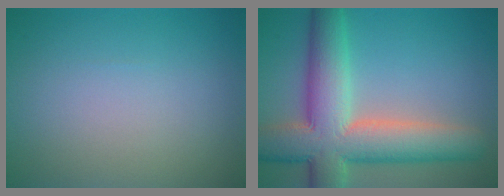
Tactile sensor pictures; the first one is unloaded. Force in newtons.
{"total": 10.9, "press": 10.9, "slide": 0.7}